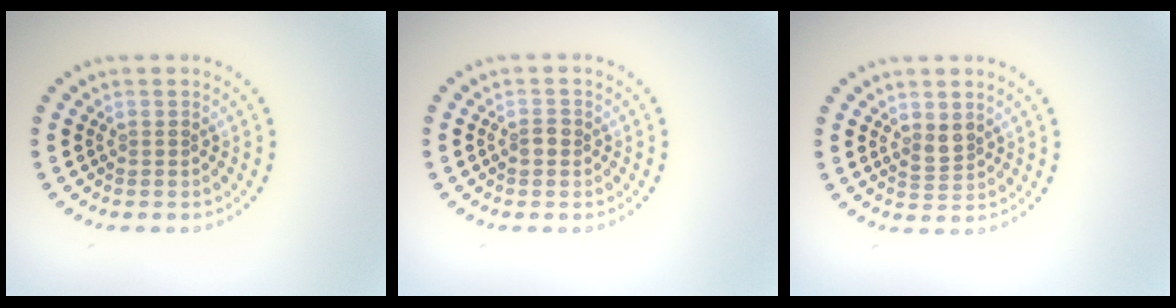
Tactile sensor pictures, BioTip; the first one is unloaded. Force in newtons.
{"total": 1.0, "press": 1.0, "slide": 0.0}
{"total": 1.7, "press": 1.4, "slide": 0.8}